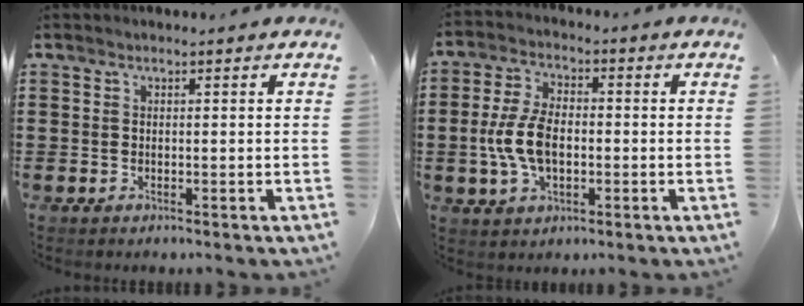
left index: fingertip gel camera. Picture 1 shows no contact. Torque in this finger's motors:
{"motor_torque": [1.53, 0.48, 0.67, 0.14]}